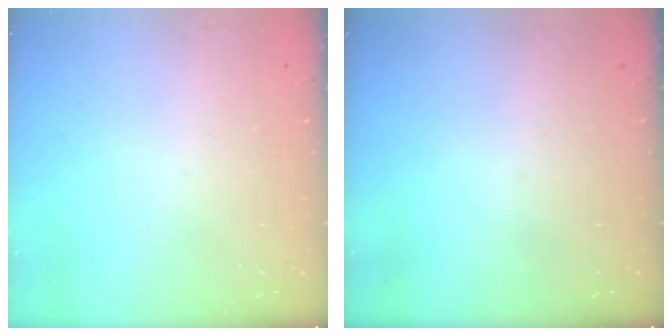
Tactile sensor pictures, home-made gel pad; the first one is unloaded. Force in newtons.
{"total": 0.0}